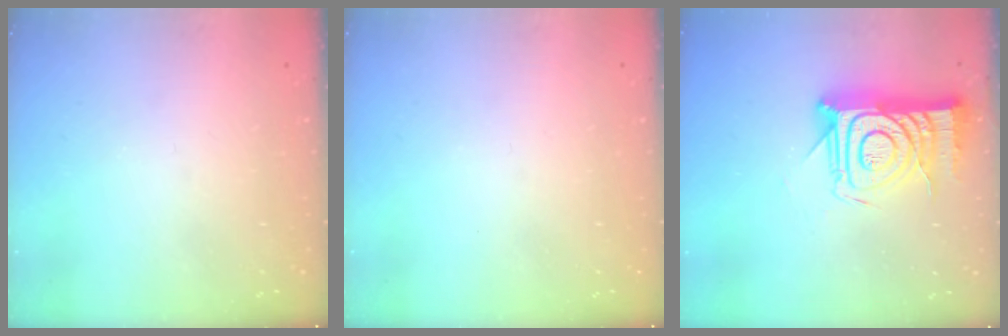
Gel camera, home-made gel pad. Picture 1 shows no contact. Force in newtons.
{"total": 0.0}
{"total": 16.2, "press": 16.2, "slide": 1.1}